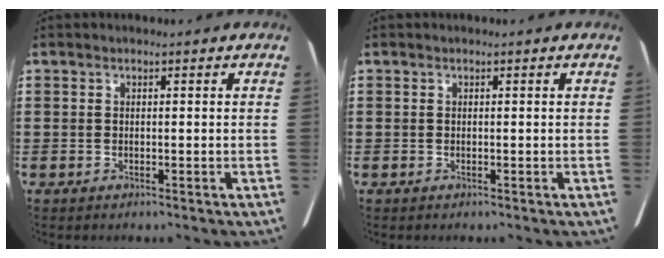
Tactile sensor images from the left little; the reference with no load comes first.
{"total": 0.0}